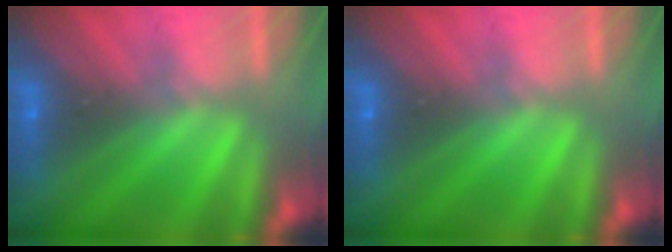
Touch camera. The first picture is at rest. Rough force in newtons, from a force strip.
{"total": 0.0}